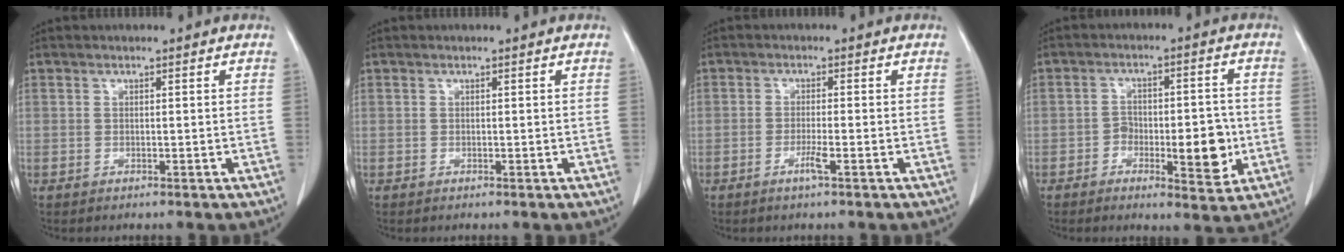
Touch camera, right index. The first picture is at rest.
{"total": 0.0}
{"total": 2.4, "force": [-1.2, -0.1, 2.1], "torque": [-0.042, -0.004, -0.025]}
{"total": 8.9, "force": [-2.6, 3.8, 7.7], "torque": [-0.102, 0.010, -0.033]}